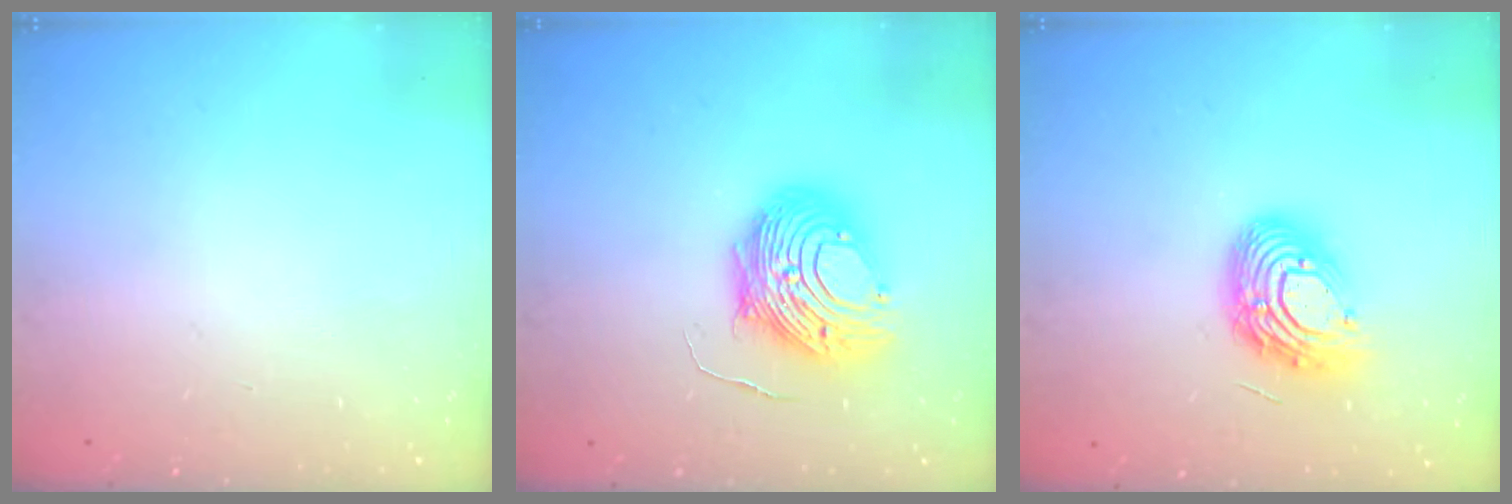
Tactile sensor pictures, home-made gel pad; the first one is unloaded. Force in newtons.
{"total": 13.5, "press": 13.4, "slide": 1.4}
{"total": 15.0, "press": 15.0, "slide": 1.2}